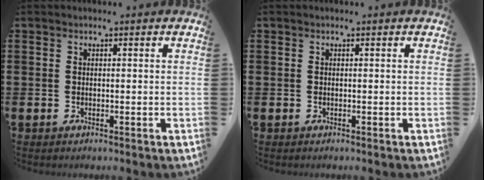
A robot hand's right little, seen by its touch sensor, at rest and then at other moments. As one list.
[{"total": 0.0}]